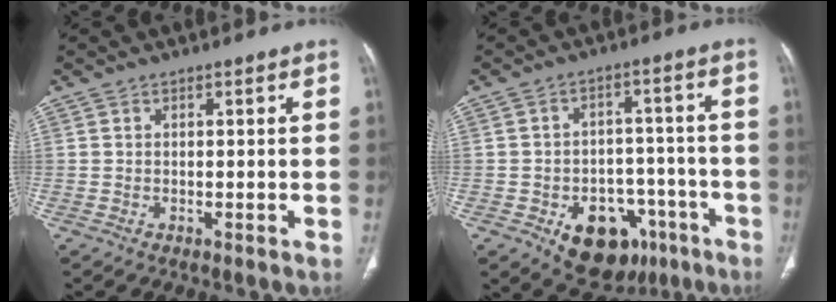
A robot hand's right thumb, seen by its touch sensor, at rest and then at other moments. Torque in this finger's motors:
{"motor_torque": [5.01, 0.00, 0.93, -0.85, 0.04]}